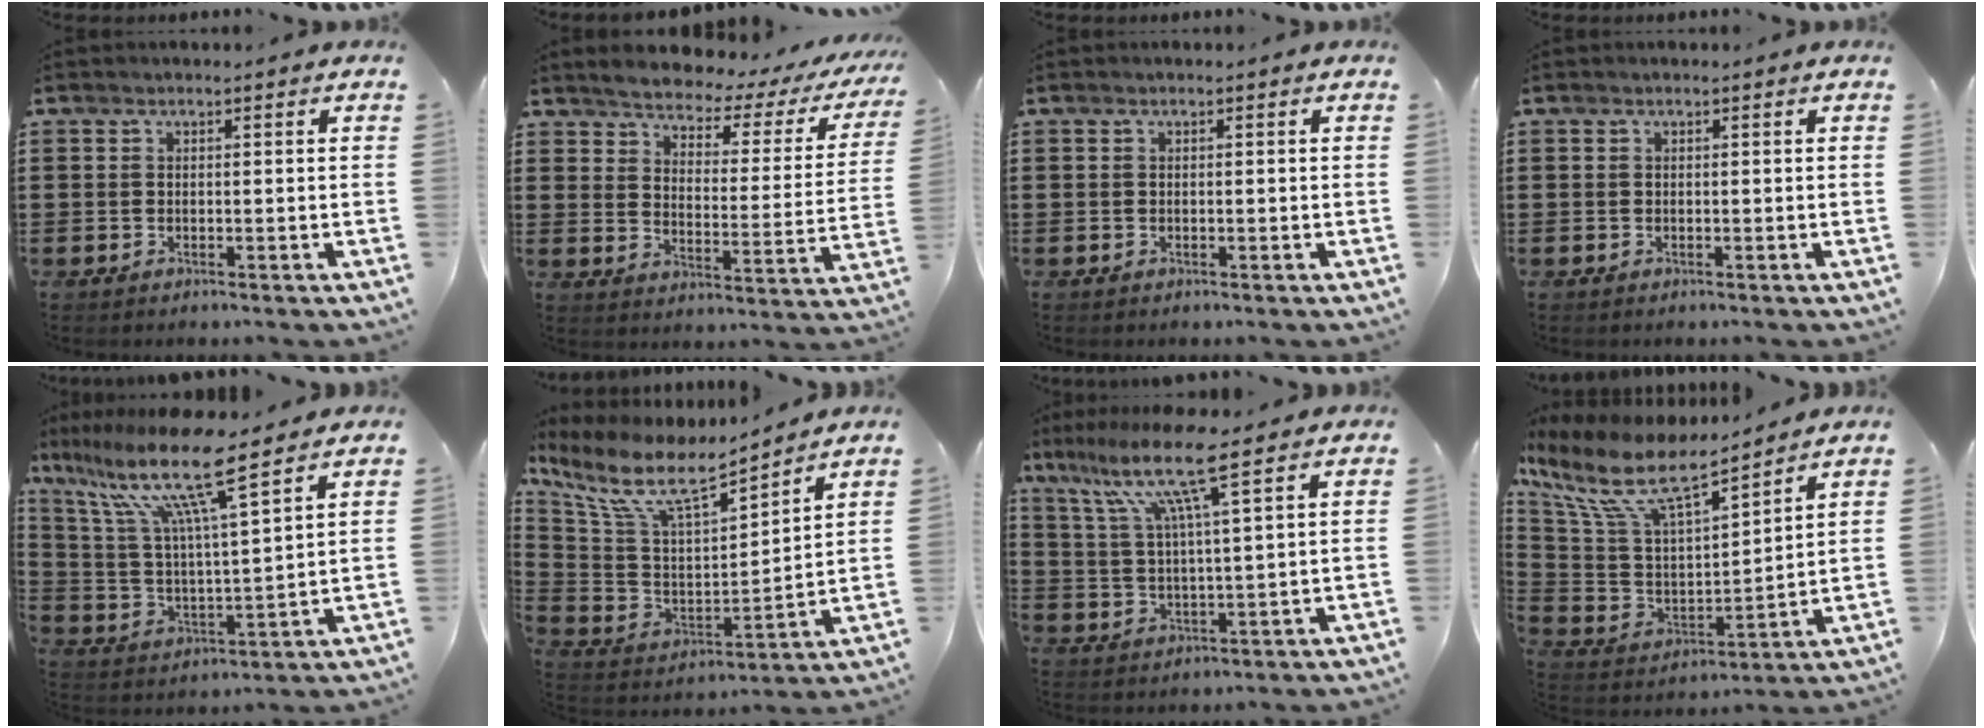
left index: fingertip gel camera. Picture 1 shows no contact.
{"total": 3.3, "force": [3.2, 0.6, 0.7], "torque": [-0.037, -0.029, 0.045]}
{"total": 0.0}
{"total": 0.0}
{"total": 12.5, "force": [9.4, 0.6, 8.3], "torque": [-0.192, -0.053, 0.155]}
{"total": 10.0, "force": [7.5, 2.5, 6.1], "torque": [-0.150, -0.042, 0.125]}
{"total": 10.5, "force": [6.9, -0.2, 7.9], "torque": [-0.175, -0.027, 0.113]}
{"total": 11.7, "force": [7.9, 3.2, 8.0], "torque": [-0.186, -0.043, 0.135]}